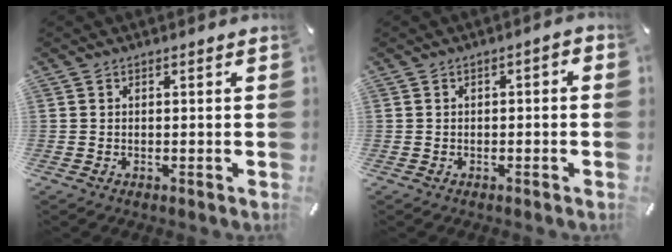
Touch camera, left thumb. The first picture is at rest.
{"total": 2.0, "force": [-1.3, 0.8, 1.3], "torque": [-0.022, 0.008, -0.025]}